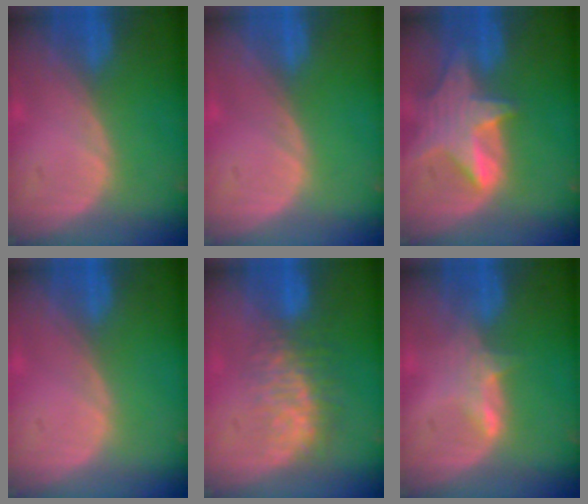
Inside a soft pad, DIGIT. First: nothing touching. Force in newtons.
{"total": 0.0}
{"total": 8.0, "press": 7.3, "slide": 3.3}
{"total": 0.0}
{"total": 7.8, "press": 6.9, "slide": 3.5}
{"total": 2.9, "press": 2.9, "slide": 0.4}